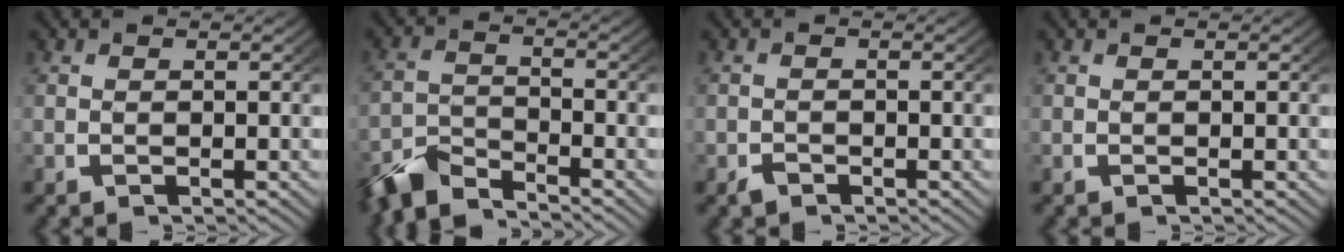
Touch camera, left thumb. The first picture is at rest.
{"total": 5.4, "force": [-4.7, 1.7, 1.8], "torque": [-0.031, -0.011, -0.089]}
{"total": 1.0, "force": [-0.8, 0.4, 0.2], "torque": [-0.003, -0.006, -0.016]}
{"total": 0.0}